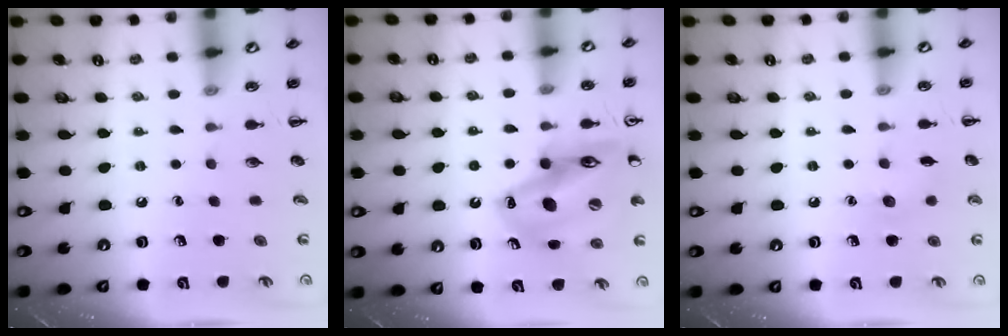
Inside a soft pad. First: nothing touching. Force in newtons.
{"total": 18.1, "press": 17.8, "slide": 3.5}
{"total": 5.2, "press": 5.1, "slide": 1.1}